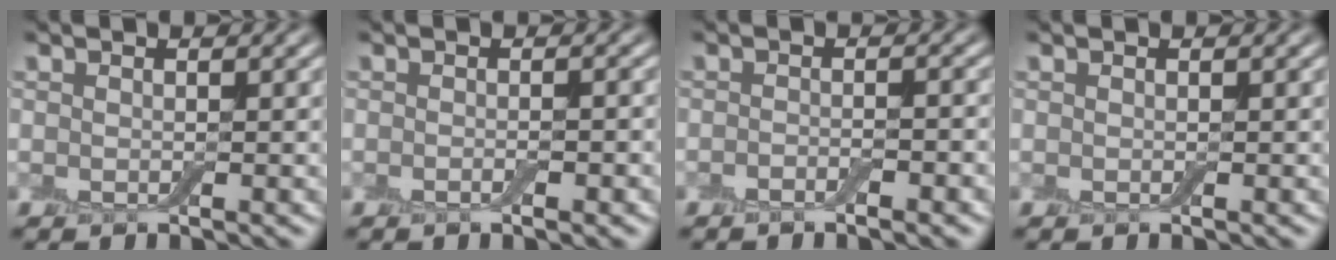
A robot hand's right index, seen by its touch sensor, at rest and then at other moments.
{"total": 1.7, "force": [-0.6, 0.4, 1.5], "torque": [-0.016, -0.001, -0.010]}
{"total": 2.1, "force": [-1.2, 0.4, 1.6], "torque": [-0.026, 0.002, -0.021]}
{"total": 0.0}